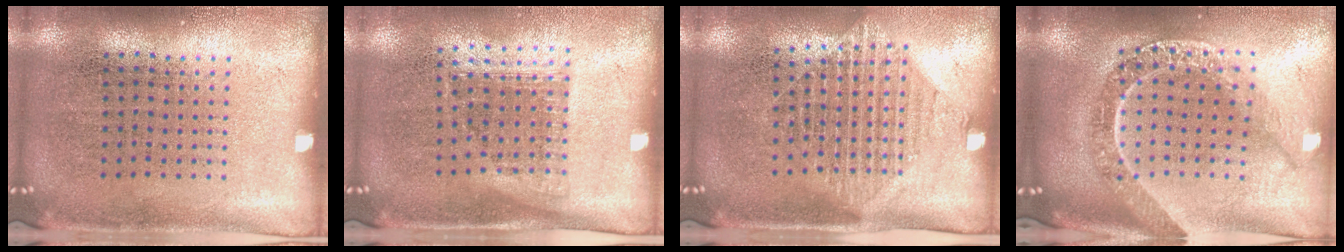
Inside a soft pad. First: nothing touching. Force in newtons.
{"total": 1.1, "press": 0.9, "slide": 0.6}
{"total": 1.6, "press": 1.3, "slide": 0.9}
{"total": 2.5, "press": 2.0, "slide": 1.4}